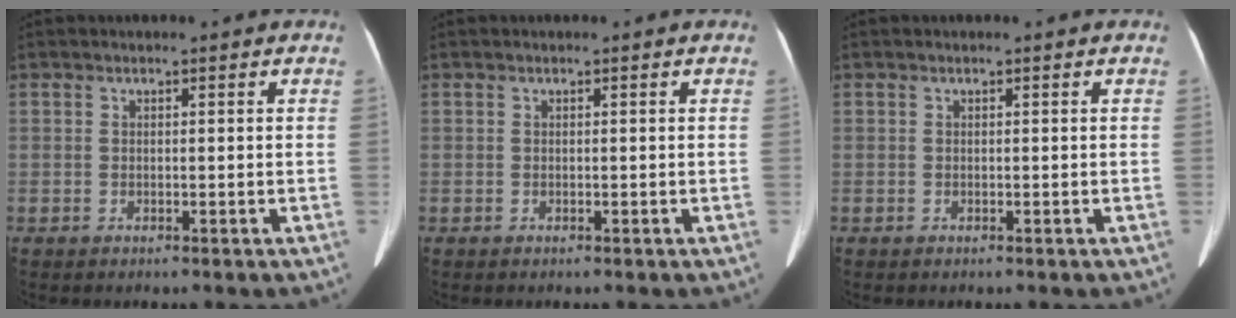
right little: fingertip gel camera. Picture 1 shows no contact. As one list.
[{"total": 0.0}, {"total": 0.0}]